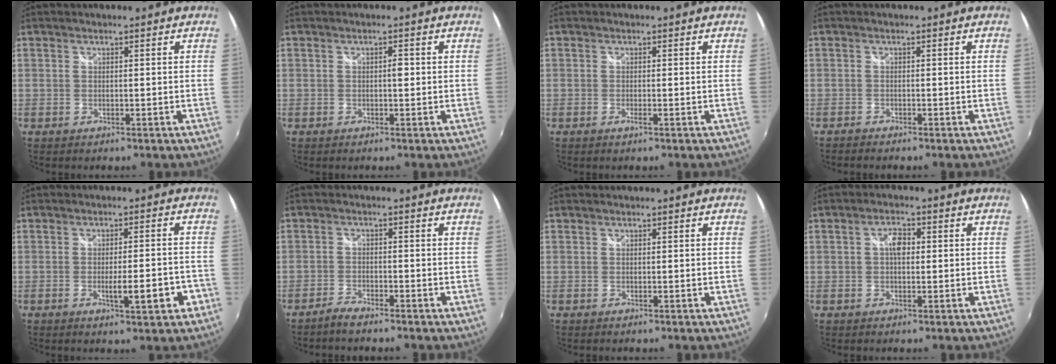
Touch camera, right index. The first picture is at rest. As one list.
[{"total": 1.2, "force": [0.0, 0.6, 1.0], "torque": [-0.015, 0.004, -0.002]}, {"total": 1.0, "force": [-0.5, -0.2, 0.8], "torque": [-0.014, -0.001, -0.010]}, {"total": 1.3, "force": [-1.3, 0.2, 0.2], "torque": [-0.011, -0.008, -0.027]}, {"total": 7.1, "force": [-3.1, 1.1, 6.3], "torque": [-0.101, -0.011, -0.042]}, {"total": 2.8, "force": [-2.6, 0.4, 1.0], "torque": [-0.038, -0.003, -0.054]}, {"total": 0.0}, {"total": 3.2, "force": [0.3, 1.8, 2.6], "torque": [-0.044, 0.009, 0.002]}]